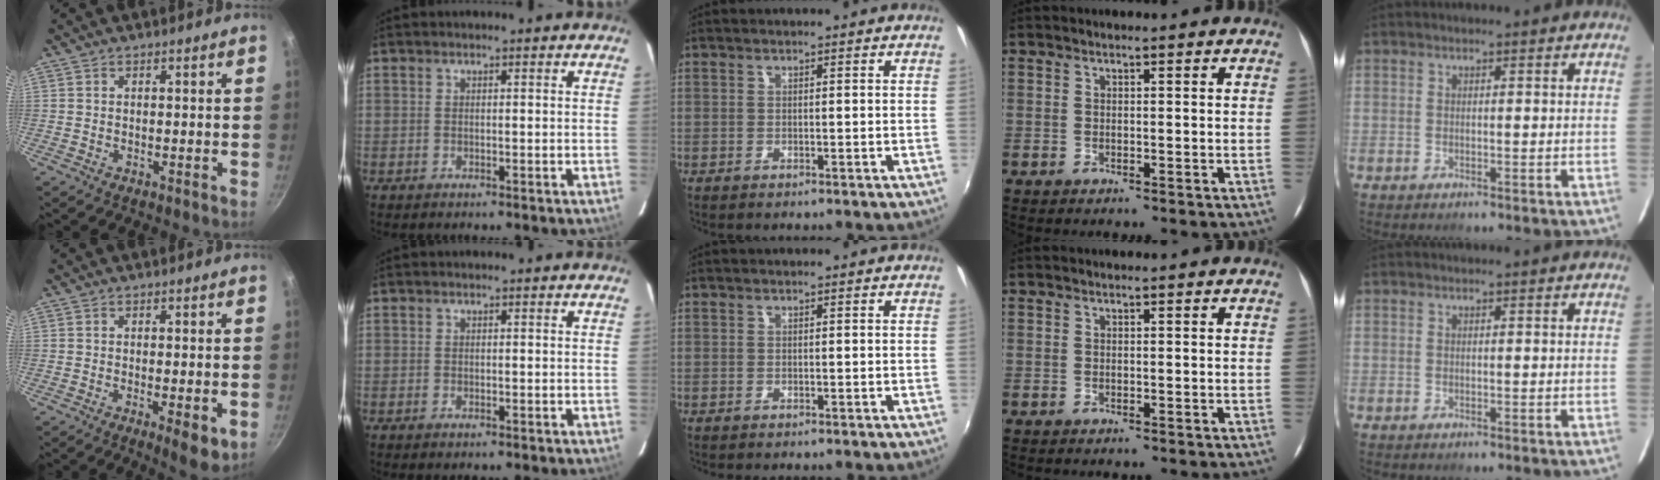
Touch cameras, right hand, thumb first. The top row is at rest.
{"thumb": {"total": 5.6, "force": [-1.6, 1.6, 5.1], "torque": [-0.073, -0.008, -0.018]}, "index": {"total": 0.8, "force": [-0.6, 0.4, 0.4], "torque": [-0.008, -0.003, -0.011]}}